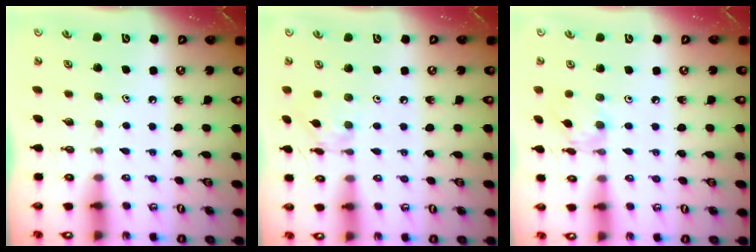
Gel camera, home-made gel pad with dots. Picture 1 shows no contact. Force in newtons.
{"total": 2.7, "press": 2.7, "slide": 0.2}
{"total": 3.2, "press": 3.2, "slide": 0.4}